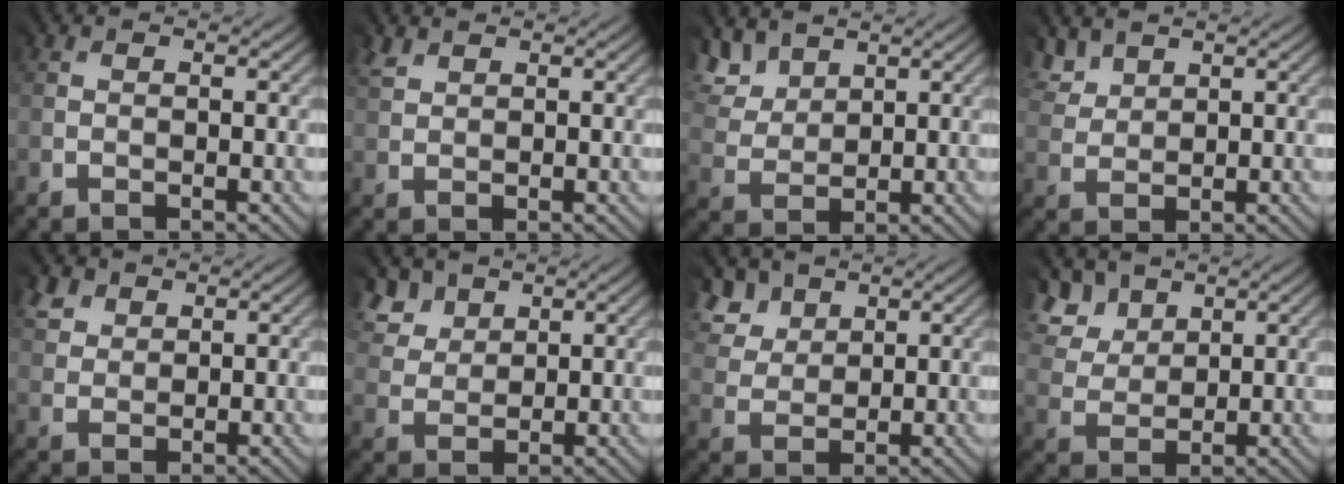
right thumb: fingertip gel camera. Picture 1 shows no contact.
{"total": 2.4, "force": [2.2, 0.7, -0.5], "torque": [-0.001, 0.002, 0.046]}
{"total": 5.4, "force": [4.6, 2.6, 1.0], "torque": [-0.056, 0.009, 0.090]}
{"total": 3.5, "force": [3.3, 1.4, -0.4], "torque": [-0.009, 0.005, 0.069]}
{"total": 3.0, "force": [2.5, 1.7, -0.7], "torque": [-0.003, 0.003, 0.052]}
{"total": 4.7, "force": [3.8, 2.7, 0.3], "torque": [-0.041, 0.001, 0.076]}
{"total": 5.1, "force": [4.1, 3.0, 0.6], "torque": [-0.054, 0.003, 0.081]}
{"total": 6.3, "force": [4.9, 3.6, 1.6], "torque": [-0.087, 0.008, 0.093]}